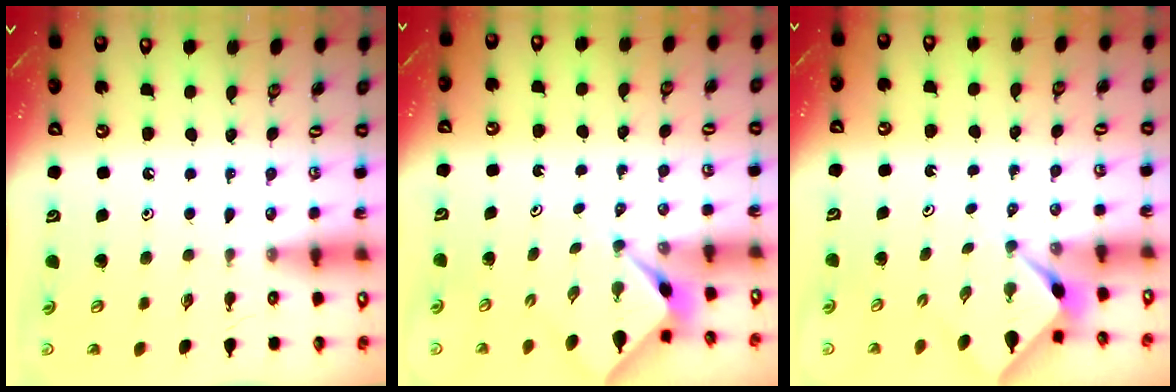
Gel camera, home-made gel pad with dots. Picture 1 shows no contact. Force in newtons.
{"total": 2.2, "press": 2.2, "slide": 0.3}
{"total": 2.3, "press": 2.3, "slide": 0.2}